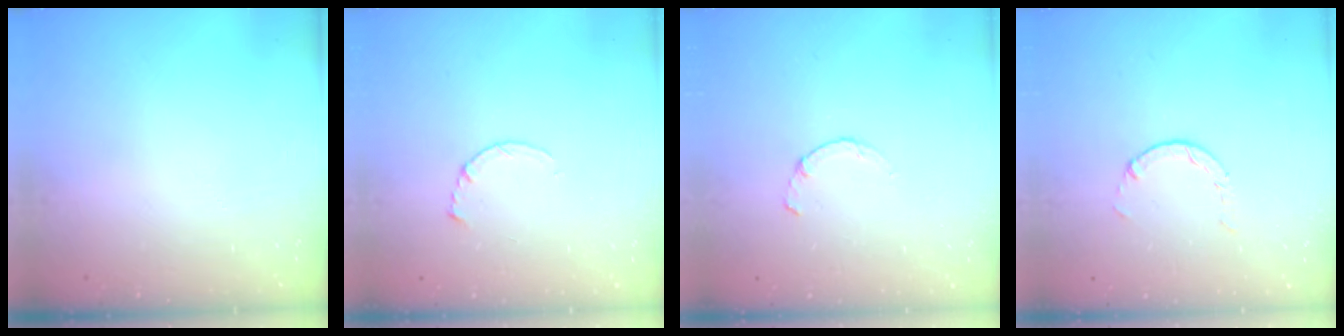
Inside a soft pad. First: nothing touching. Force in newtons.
{"total": 3.5, "press": 3.5, "slide": 0.4}
{"total": 0.9, "press": 0.8, "slide": 0.3}
{"total": 0.6, "press": 0.6, "slide": 0.2}